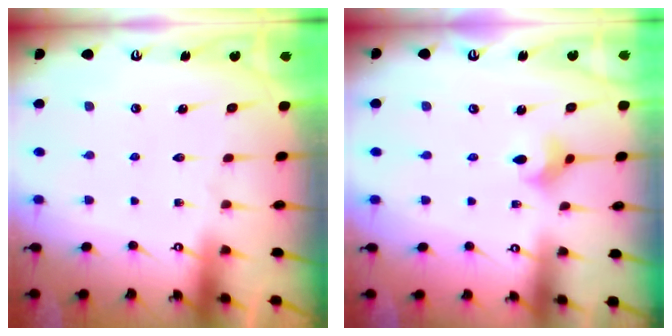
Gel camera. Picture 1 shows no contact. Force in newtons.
{"total": 3.6, "press": 3.6, "slide": 0.2}